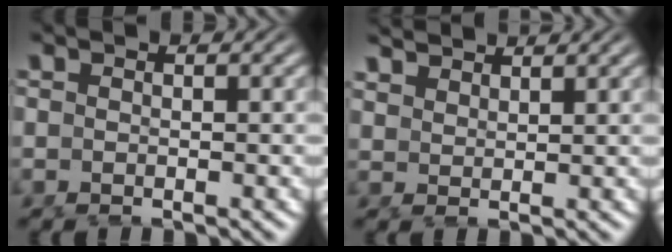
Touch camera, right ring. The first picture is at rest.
{"total": 2.8, "force": [2.7, -0.3, 0.2], "torque": [0.006, 0.000, 0.059]}